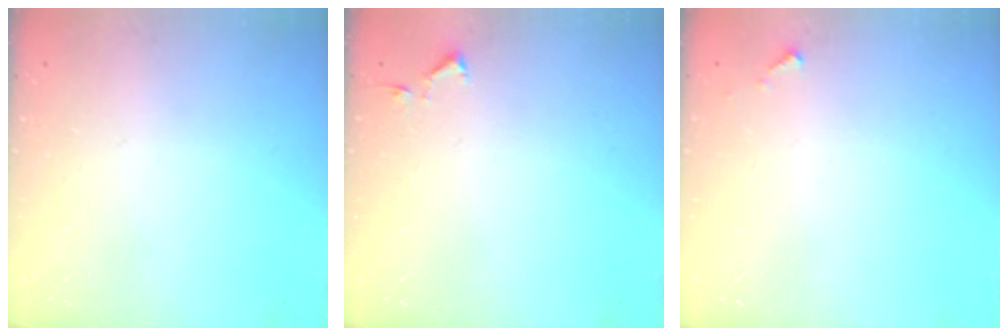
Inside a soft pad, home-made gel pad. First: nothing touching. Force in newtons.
{"total": 3.1, "press": 3.1, "slide": 0.6}
{"total": 2.8, "press": 2.8, "slide": 0.1}